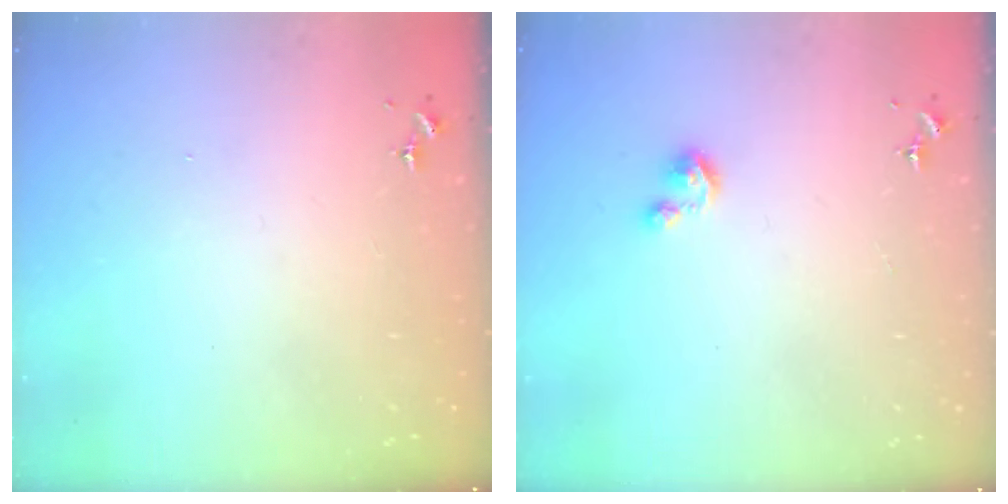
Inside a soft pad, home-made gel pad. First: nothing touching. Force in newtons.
{"total": 3.8, "press": 3.8, "slide": 0.3}